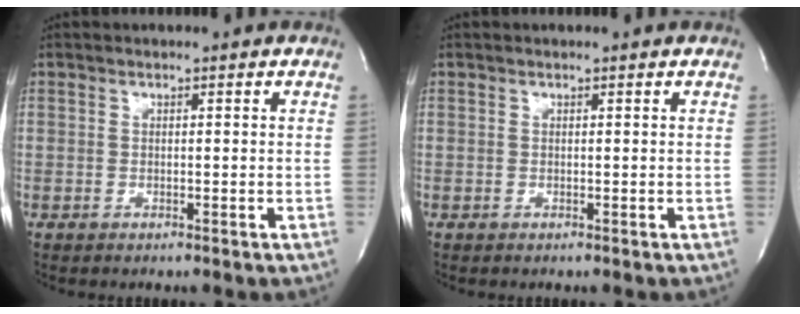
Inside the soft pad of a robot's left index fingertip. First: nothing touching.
{"total": 0.0}